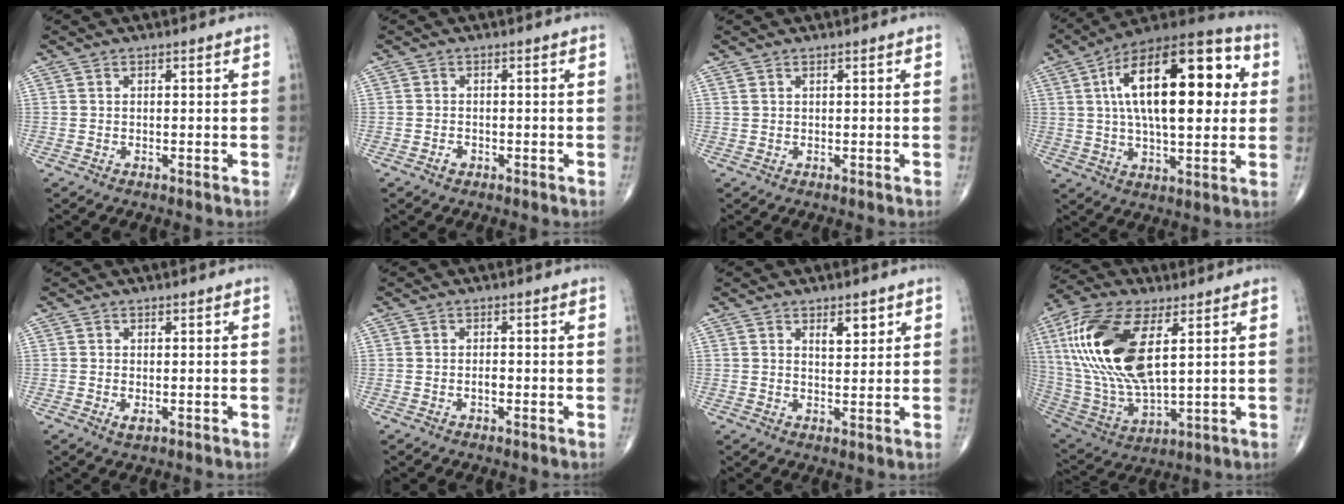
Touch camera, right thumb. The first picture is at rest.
{"total": 1.1, "force": [-0.6, 0.7, 0.5], "torque": [-0.008, 0.003, -0.010]}
{"total": 0.5, "force": [0.4, 0.1, 0.4], "torque": [-0.012, 0.007, 0.011]}
{"total": 25.2, "force": [5.3, 10.8, 22.1], "torque": [-0.340, 0.015, 0.073]}
{"total": 1.3, "force": [-0.3, 0.6, 1.1], "torque": [-0.021, -0.004, -0.004]}
{"total": 1.0, "force": [-0.4, 0.4, 0.9], "torque": [-0.014, 0.000, -0.007]}
{"total": 3.6, "force": [2.0, 1.6, 2.6], "torque": [-0.026, -0.014, 0.032]}
{"total": 22.7, "force": [6.1, 10.2, 19.3], "torque": [-0.416, -0.022, 0.117]}